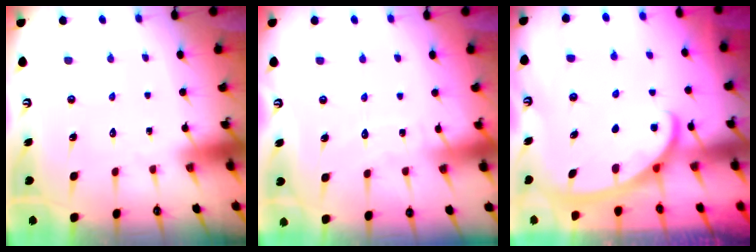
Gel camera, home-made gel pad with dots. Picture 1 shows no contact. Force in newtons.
{"total": 3.9, "press": 3.9, "slide": 0.5}
{"total": 2.9, "press": 2.8, "slide": 0.4}